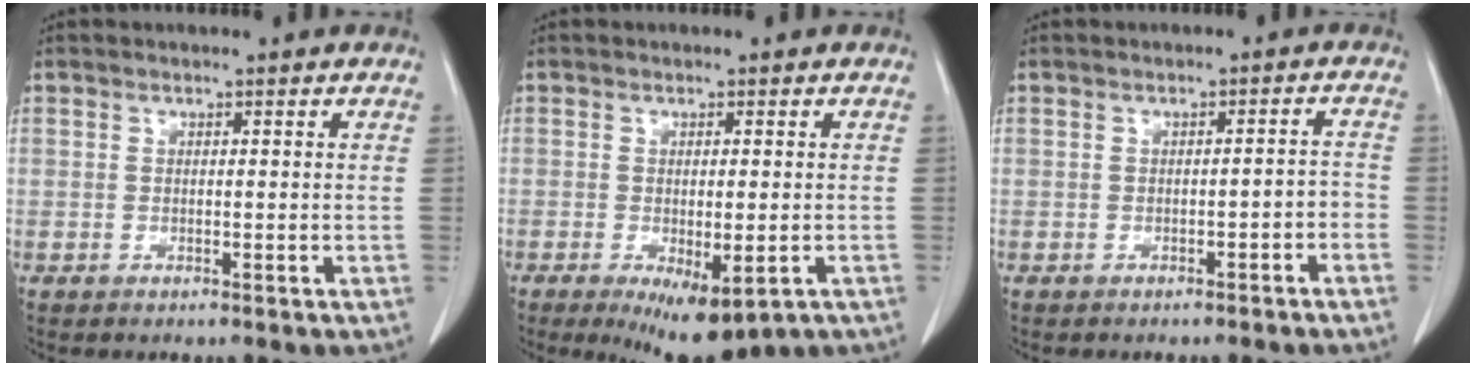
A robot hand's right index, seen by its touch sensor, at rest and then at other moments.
{"total": 8.6, "force": [-4.6, 2.9, 6.7], "torque": [-0.086, -0.018, -0.059]}
{"total": 2.5, "force": [-1.2, 0.9, 2.0], "torque": [-0.028, 0.013, -0.013]}